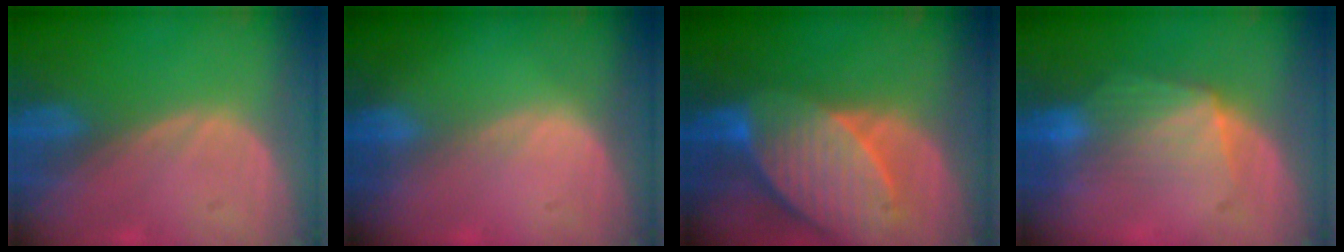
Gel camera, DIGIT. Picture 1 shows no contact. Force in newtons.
{"total": 0.5, "press": 0.3, "slide": 0.4}
{"total": 10.6, "press": 9.3, "slide": 5.0}
{"total": 6.9, "press": 6.3, "slide": 2.9}